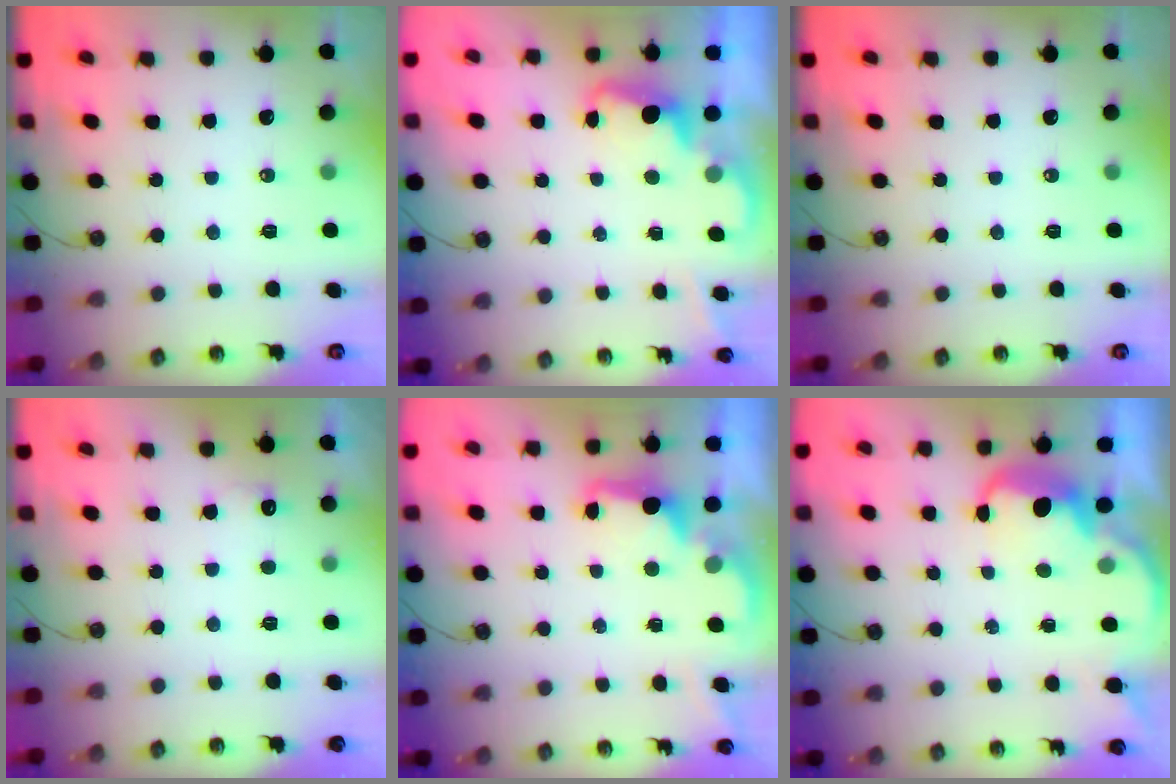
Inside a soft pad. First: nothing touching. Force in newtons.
{"total": 2.4, "press": 2.3, "slide": 0.6}
{"total": 0.0}
{"total": 5.4, "press": 5.3, "slide": 1.2}
{"total": 2.5, "press": 2.4, "slide": 0.6}
{"total": 4.9, "press": 4.8, "slide": 0.8}